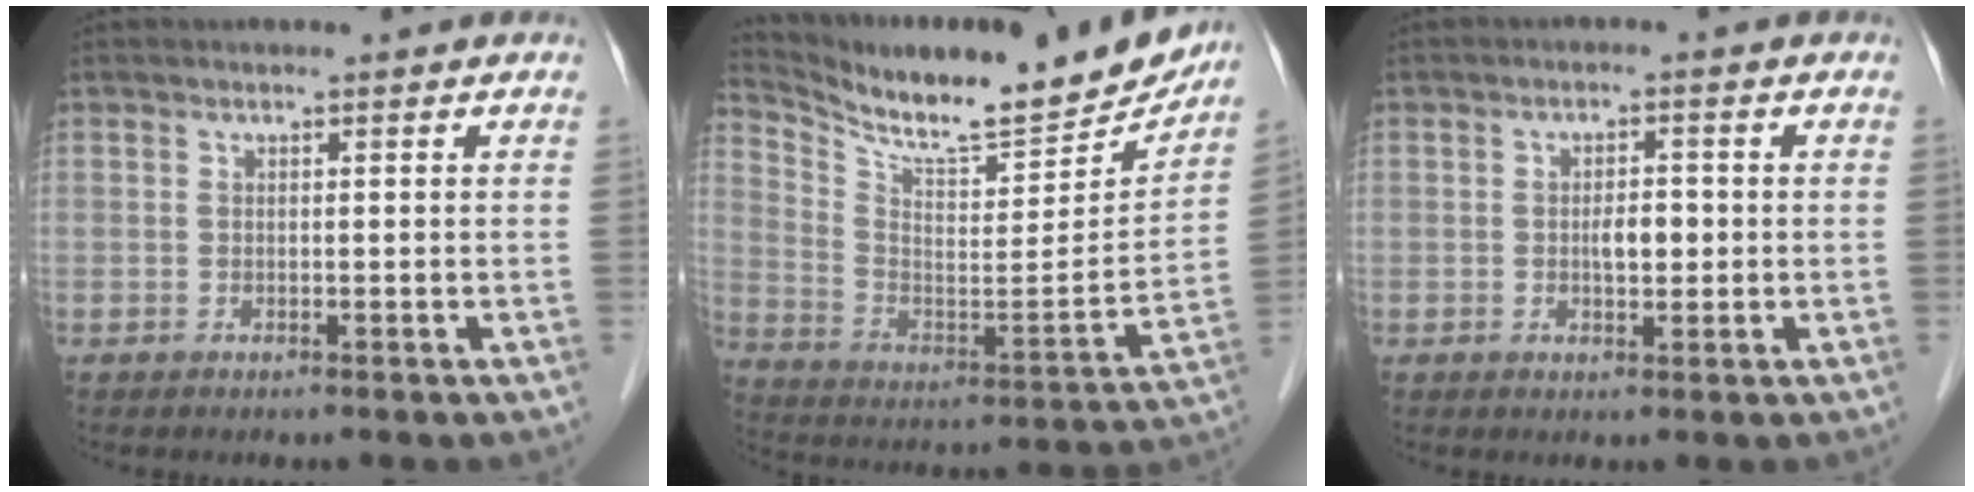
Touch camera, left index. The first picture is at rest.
{"total": 22.2, "force": [19.9, 2.9, 9.3], "torque": [-0.166, -0.047, 0.306]}
{"total": 3.2, "force": [-0.3, 1.4, 2.8], "torque": [-0.046, 0.003, -0.003]}